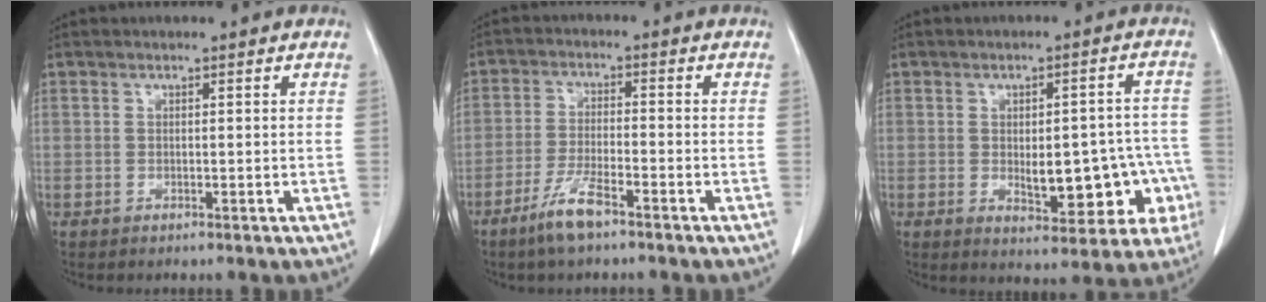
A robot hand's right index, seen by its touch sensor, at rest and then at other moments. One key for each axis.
{"total": 6.0, "fx": -4.2, "fy": 0.7, "fz": 4.3, "tx": -0.092, "ty": -0.008, "tz": -0.080}
{"total": 11.7, "fx": -2.7, "fy": 5.4, "fz": 10.0, "tx": -0.112, "ty": 0.024, "tz": -0.018}